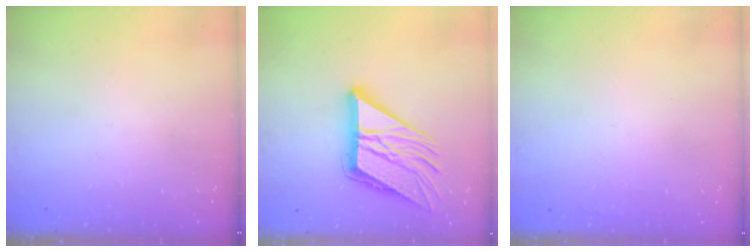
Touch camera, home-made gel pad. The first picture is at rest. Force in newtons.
{"total": 18.0, "press": 17.9, "slide": 2.5}
{"total": 1.6, "press": 1.6, "slide": 0.1}